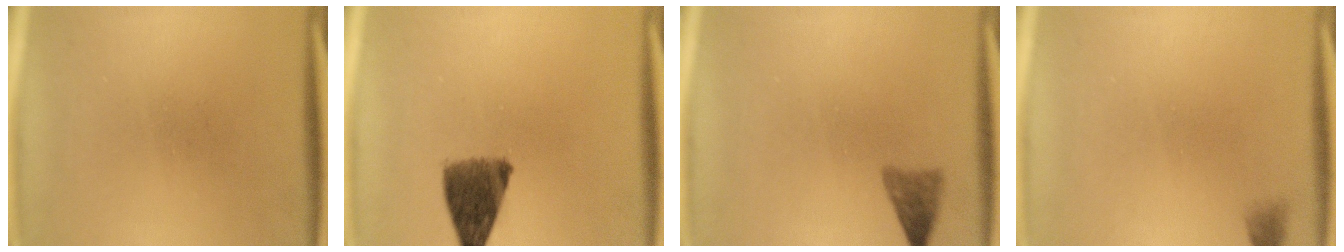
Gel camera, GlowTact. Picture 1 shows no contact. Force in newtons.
{"total": 8.1}
{"total": 2.4}
{"total": 1.2}